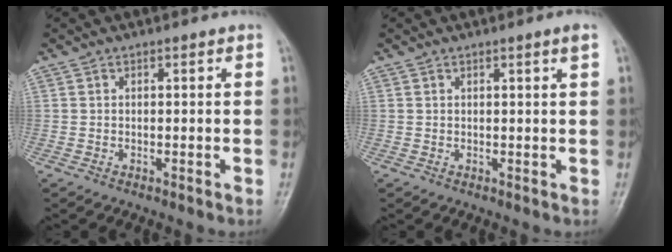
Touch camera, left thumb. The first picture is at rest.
{"total": 1.4, "force": [0.7, -0.4, 1.1], "torque": [-0.021, -0.005, 0.013]}